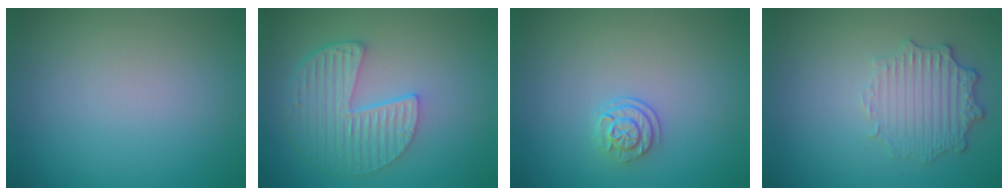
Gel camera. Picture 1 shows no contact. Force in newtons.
{"total": 5.5, "press": 4.1, "slide": 3.6}
{"total": 1.9, "press": 1.6, "slide": 1.1}
{"total": 2.9, "press": 2.4, "slide": 1.6}